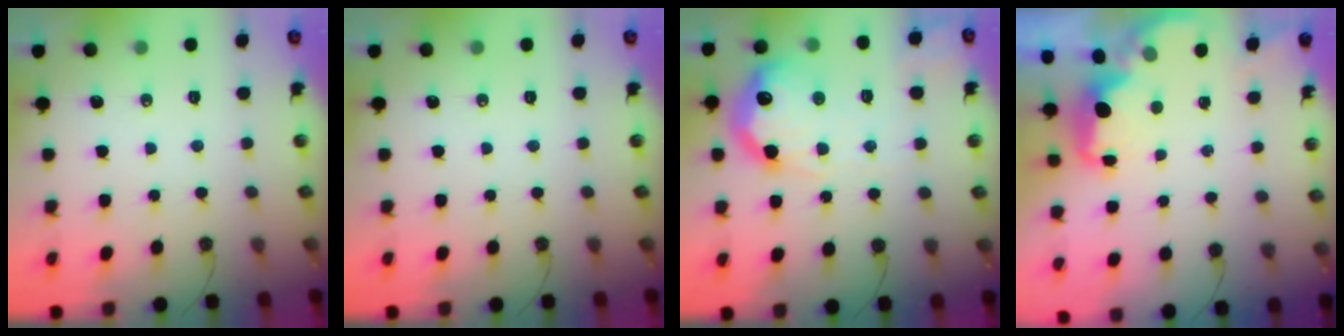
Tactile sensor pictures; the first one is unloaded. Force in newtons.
{"total": 0.0}
{"total": 21.5, "press": 21.5, "slide": 1.8}
{"total": 2.1, "press": 2.0, "slide": 0.7}